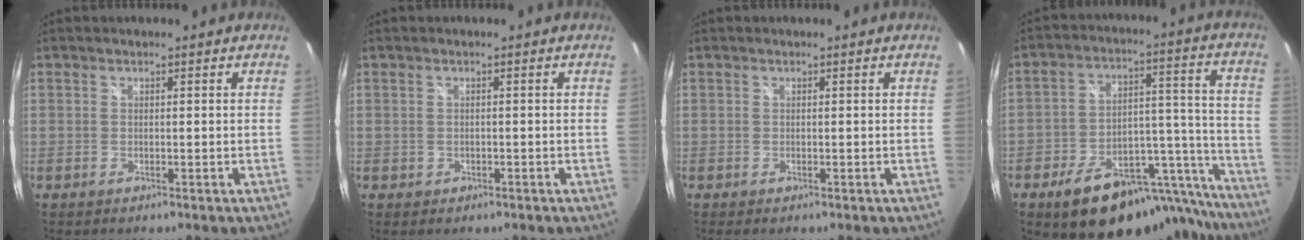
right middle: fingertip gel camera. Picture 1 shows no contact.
{"total": 1.0, "force": [-0.3, 0.9, 0.3], "torque": [-0.005, -0.003, -0.003]}
{"total": 0.0}
{"total": 25.2, "force": [-20.3, 9.9, 11.2], "torque": [-0.145, 0.055, -0.262]}